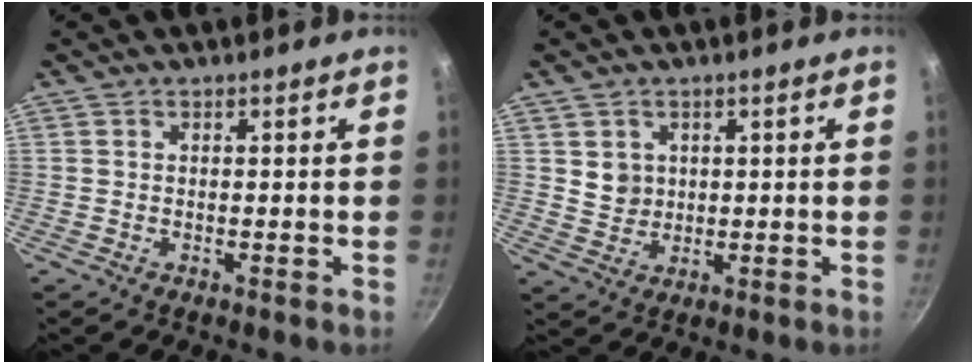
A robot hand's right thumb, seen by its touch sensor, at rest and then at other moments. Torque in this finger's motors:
{"motor_torque": [0.08, 1.50, 0.08, -0.14, -0.01]}